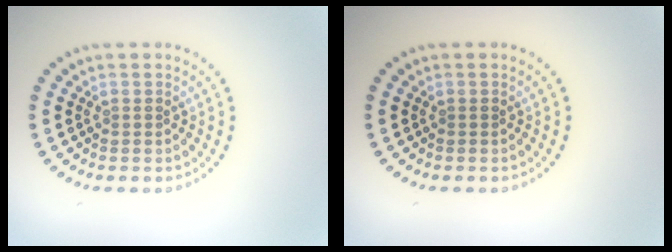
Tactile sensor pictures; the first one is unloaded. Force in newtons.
{"total": 0.0}